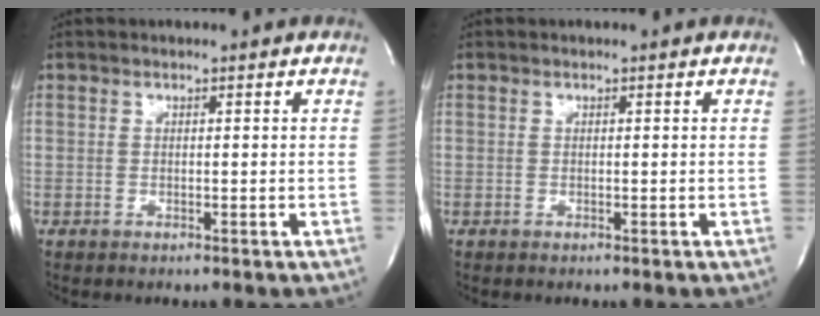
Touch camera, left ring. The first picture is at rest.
{"total": 0.0}